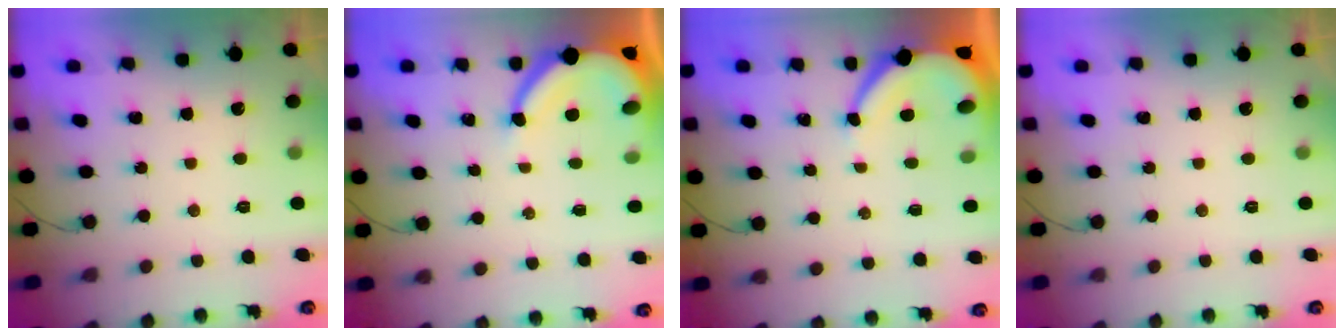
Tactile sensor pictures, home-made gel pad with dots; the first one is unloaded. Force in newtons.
{"total": 8.3, "press": 8.2, "slide": 0.9}
{"total": 5.6, "press": 5.6, "slide": 0.5}
{"total": 0.0}